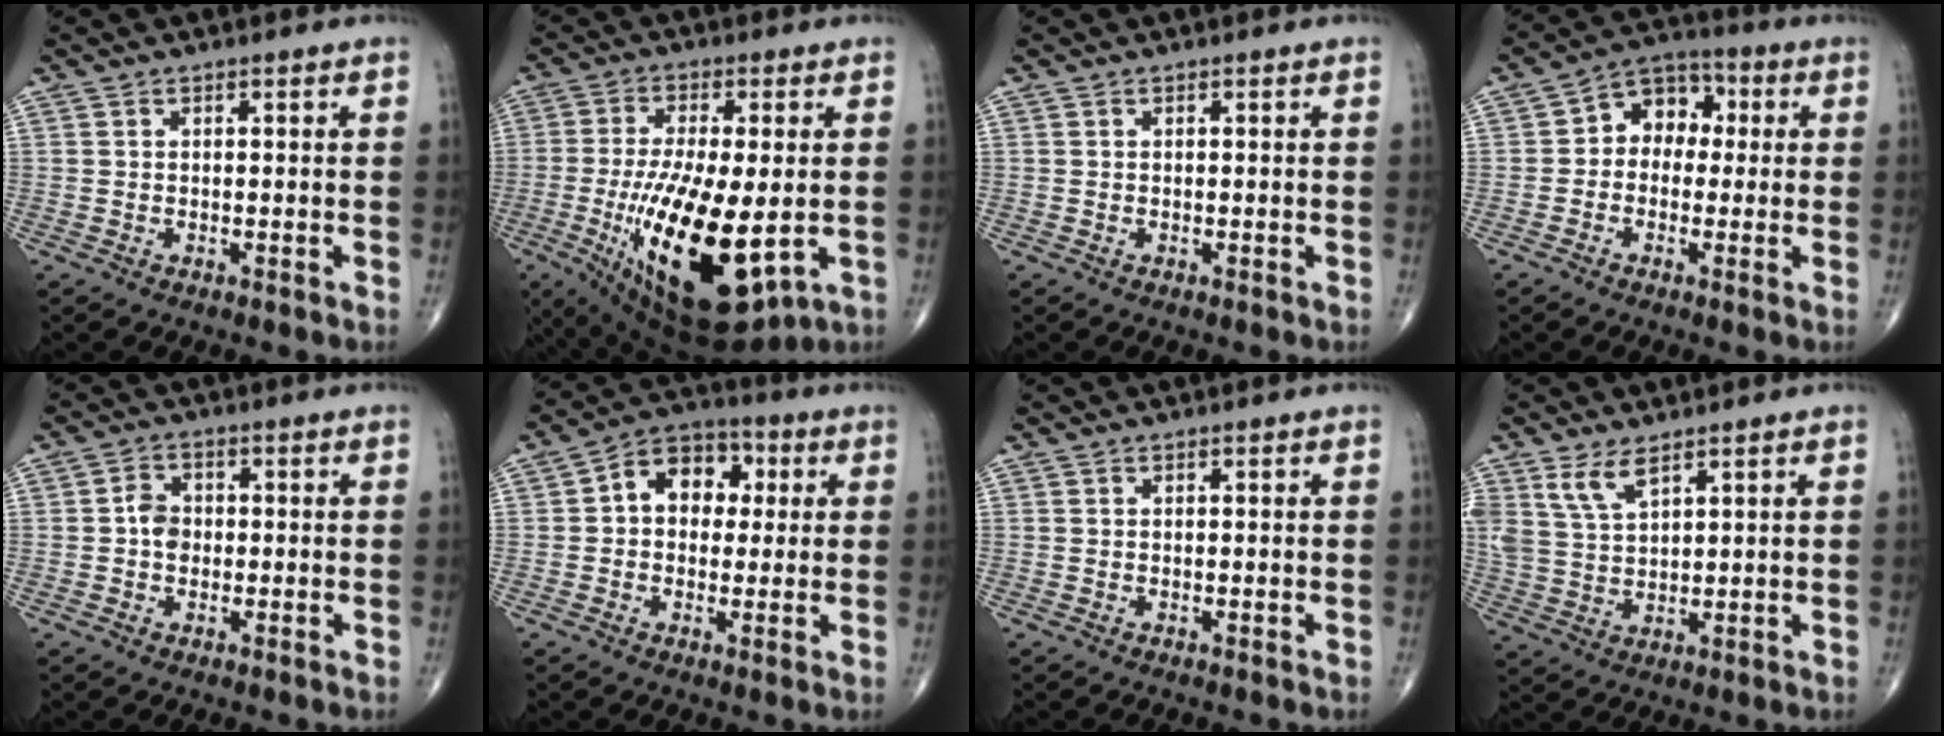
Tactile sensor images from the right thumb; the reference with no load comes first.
{"total": 21.4, "force": [-4.3, 8.0, 19.4], "torque": [-0.365, -0.032, -0.051]}
{"total": 0.0}
{"total": 8.5, "force": [0.6, 6.5, 5.3], "torque": [-0.042, 0.030, -0.006]}
{"total": 3.6, "force": [-0.3, 2.9, 2.1], "torque": [-0.024, 0.009, -0.012]}
{"total": 10.1, "force": [1.7, 7.5, 6.5], "torque": [-0.067, 0.023, 0.015]}
{"total": 0.0}
{"total": 5.8, "force": [3.8, 2.4, 3.6], "torque": [-0.072, -0.018, 0.082]}